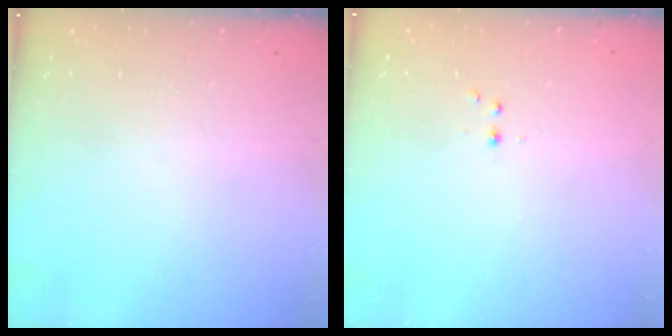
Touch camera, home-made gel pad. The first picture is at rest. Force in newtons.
{"total": 2.2, "press": 1.9, "slide": 1.0}